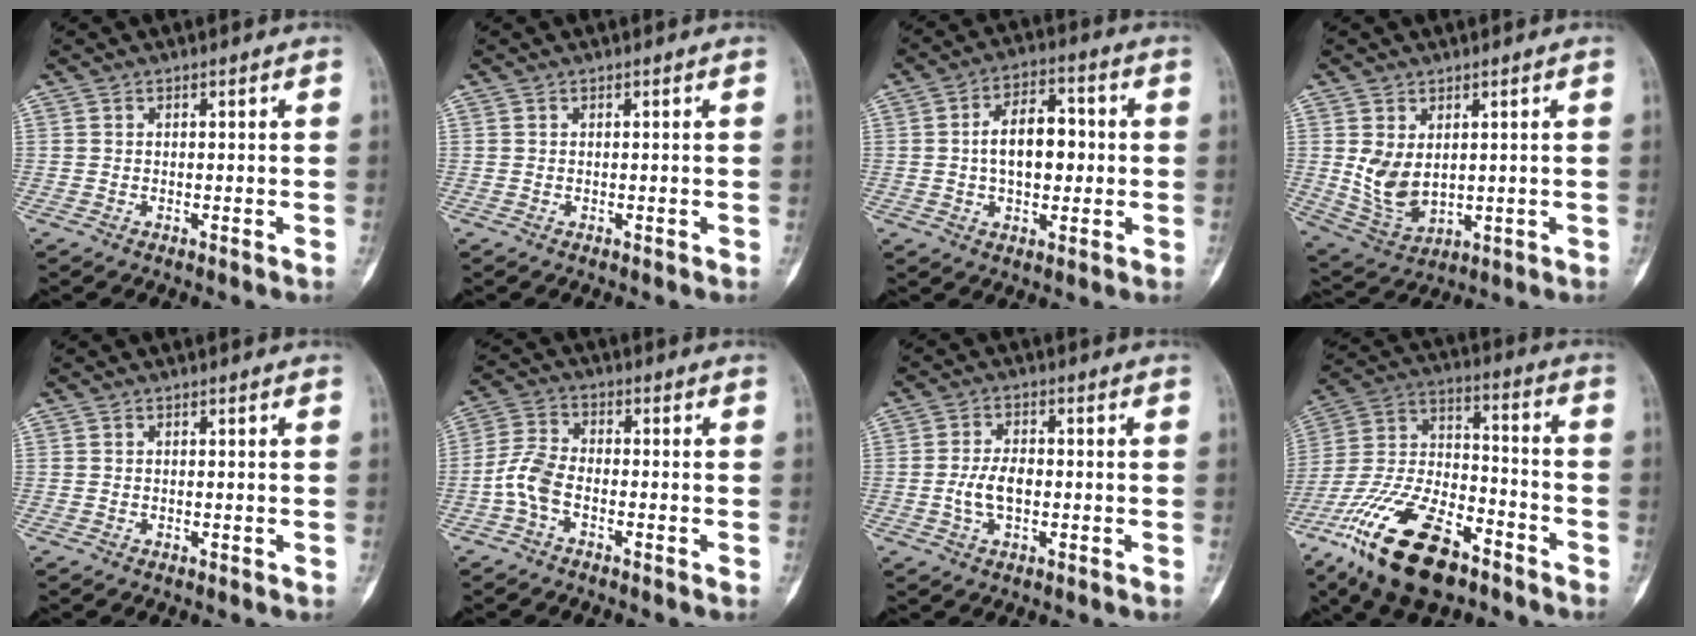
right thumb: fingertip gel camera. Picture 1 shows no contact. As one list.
[{"total": 0.0}, {"total": 10.6, "force": [0.2, 6.4, 8.4], "torque": [-0.109, 0.022, 0.000]}, {"total": 8.5, "force": [1.0, 5.9, 6.0], "torque": [-0.097, -0.013, 0.042]}, {"total": 0.0}, {"total": 6.3, "force": [-2.5, 3.5, 4.5], "torque": [-0.099, 0.023, -0.060]}, {"total": 5.6, "force": [-1.0, 3.2, 4.5], "torque": [-0.084, 0.013, -0.020]}, {"total": 23.6, "force": [-14.6, 10.3, 15.5], "torque": [-0.329, 0.052, -0.270]}]